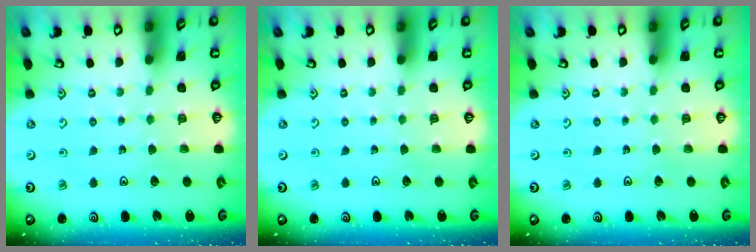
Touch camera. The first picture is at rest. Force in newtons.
{"total": 0.0}
{"total": 0.0}